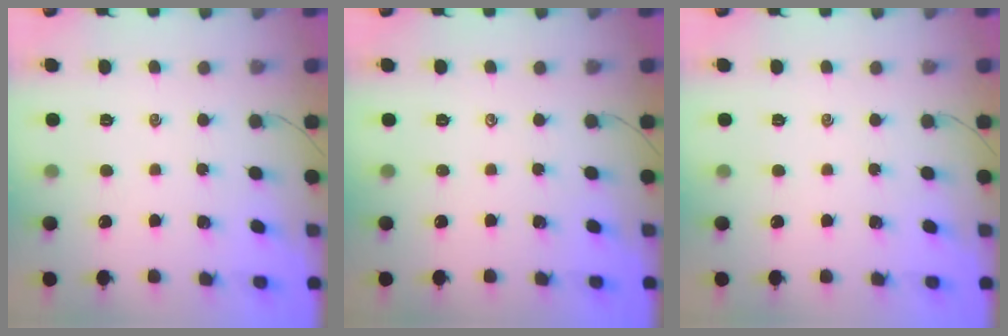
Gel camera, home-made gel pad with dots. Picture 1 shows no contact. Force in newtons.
{"total": 0.0}
{"total": 0.0}